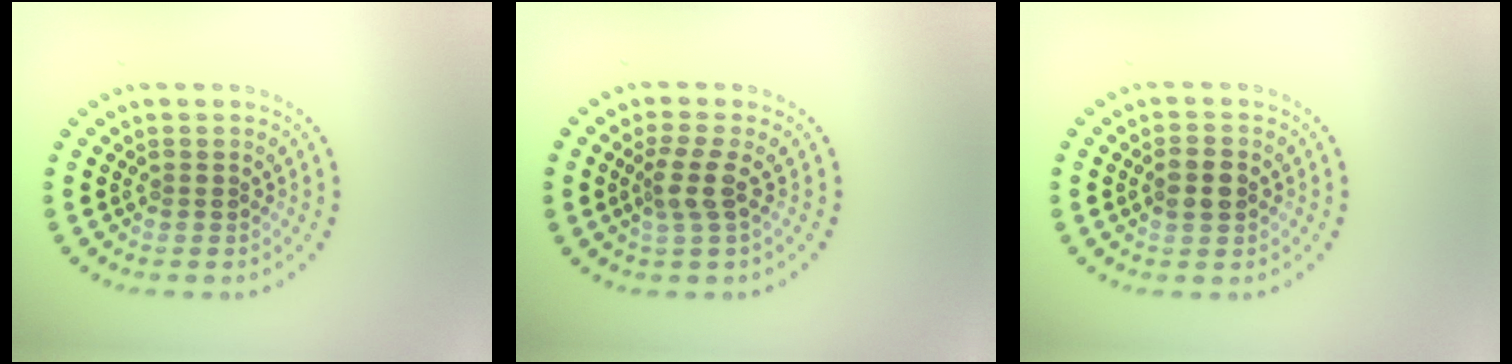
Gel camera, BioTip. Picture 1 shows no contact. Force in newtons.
{"total": 2.5, "press": 2.0, "slide": 1.4}
{"total": 2.2, "press": 2.2, "slide": 0.2}